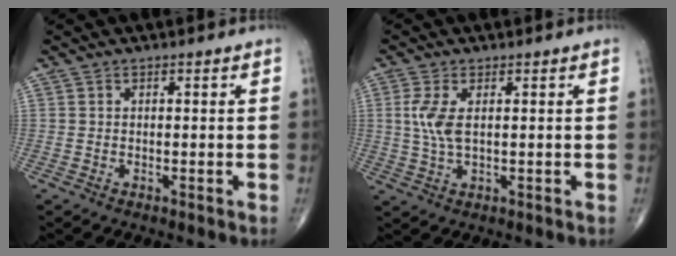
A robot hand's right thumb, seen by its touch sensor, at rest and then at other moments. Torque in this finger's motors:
{"motor_torque": [0.18, 1.63, 0.25, -0.16, 0.27]}